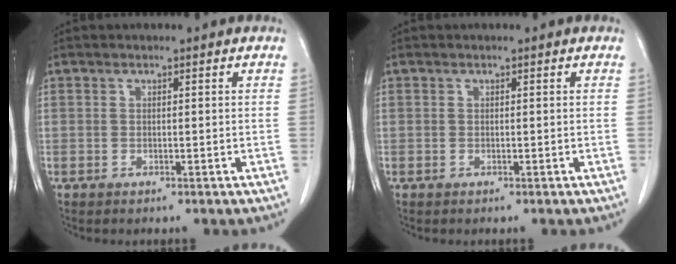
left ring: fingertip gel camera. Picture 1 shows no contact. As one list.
[{"total": 0.0}]